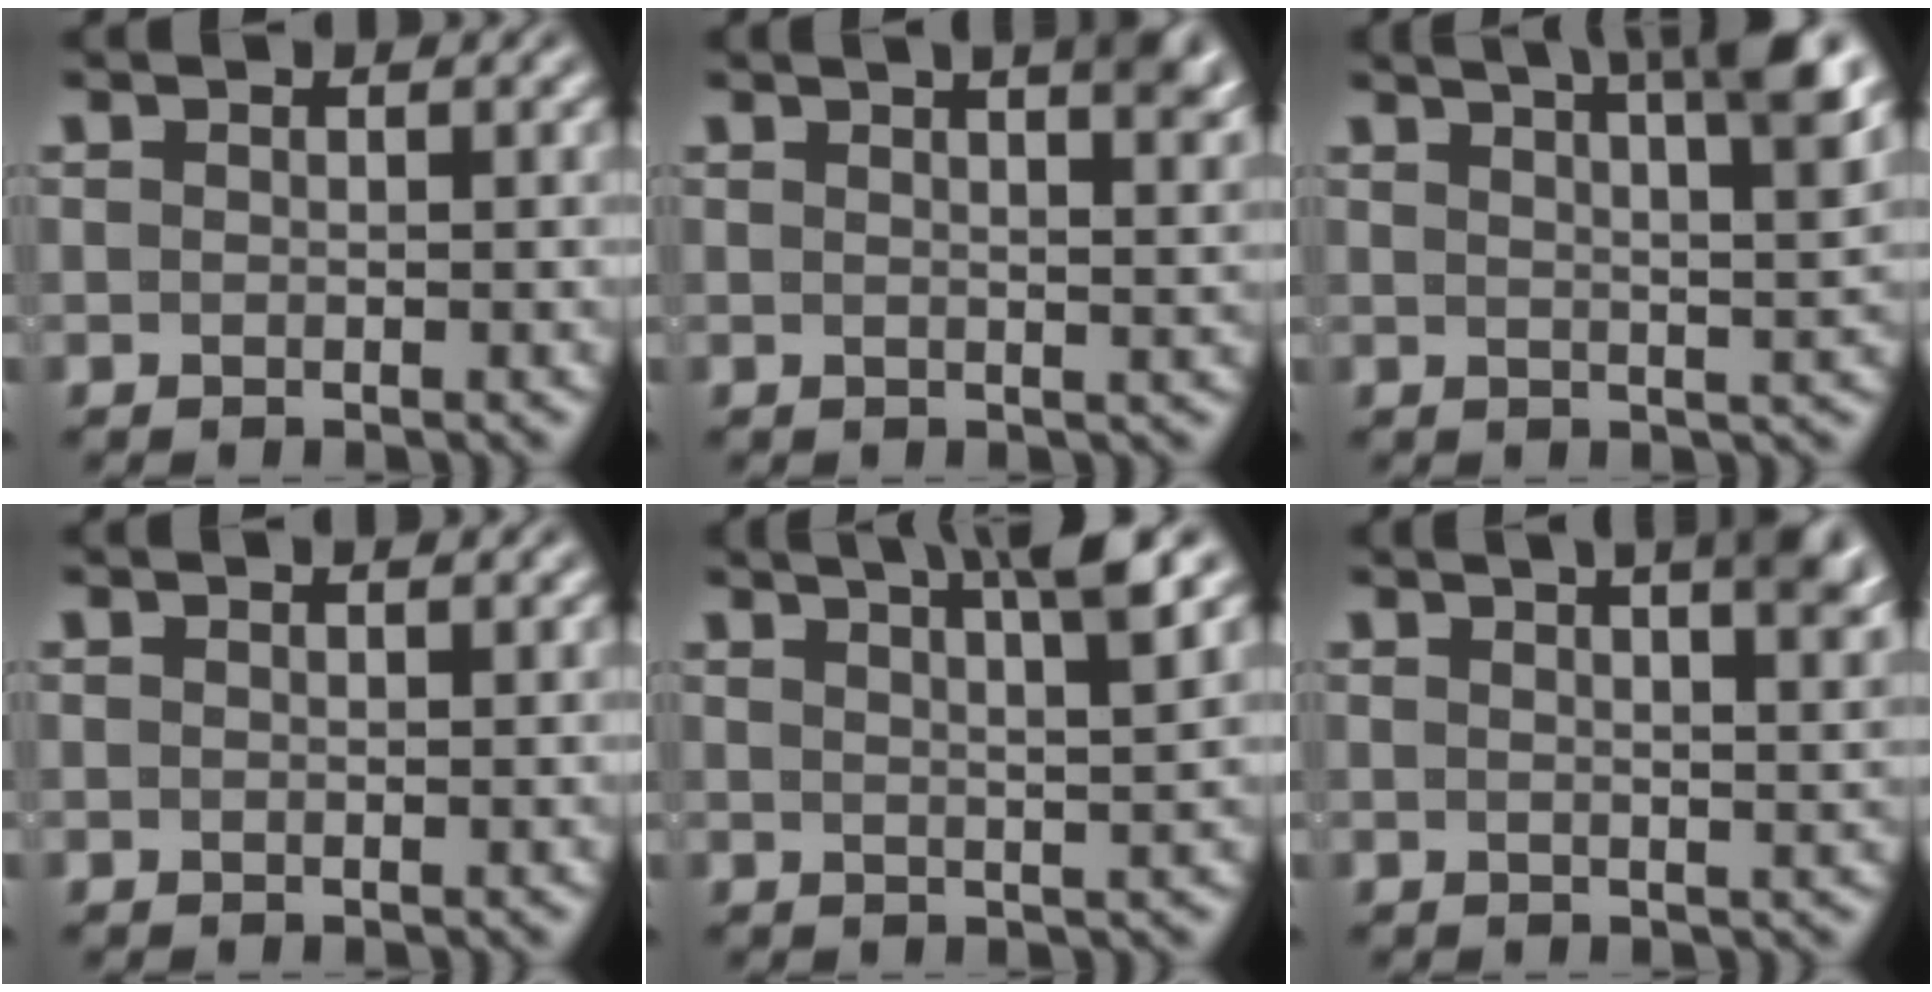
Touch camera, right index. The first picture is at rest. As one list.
[{"total": 6.1, "force": [3.3, 1.3, 4.9], "torque": [-0.044, 0.011, 0.047]}, {"total": 8.8, "force": [5.4, 2.3, 6.5], "torque": [-0.066, 0.020, 0.075]}, {"total": 0.0}, {"total": 6.3, "force": [4.4, 0.9, 4.5], "torque": [-0.052, 0.013, 0.065]}, {"total": 8.8, "force": [4.7, 2.9, 6.9], "torque": [-0.065, 0.023, 0.063]}]